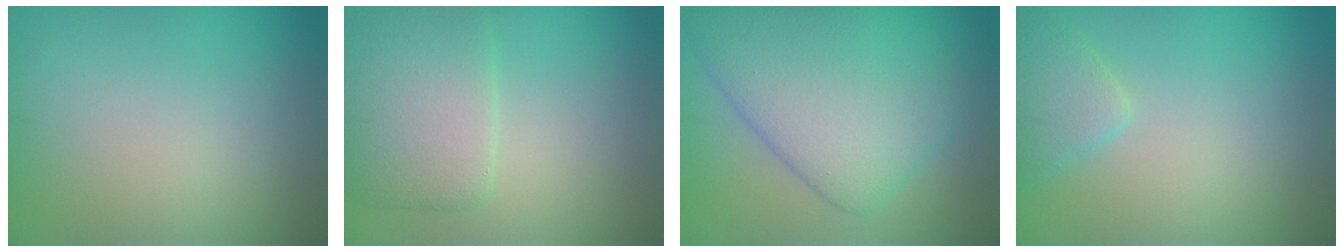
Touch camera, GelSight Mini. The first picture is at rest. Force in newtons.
{"total": 5.4, "press": 5.3, "slide": 0.3}
{"total": 10.5, "press": 10.5, "slide": 0.1}
{"total": 2.2, "press": 2.2, "slide": 0.2}